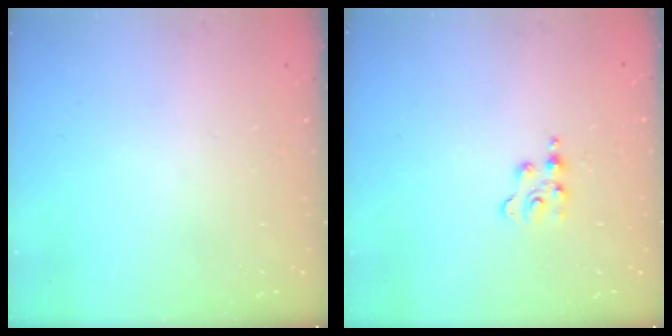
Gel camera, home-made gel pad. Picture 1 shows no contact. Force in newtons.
{"total": 3.0, "press": 3.0, "slide": 0.5}